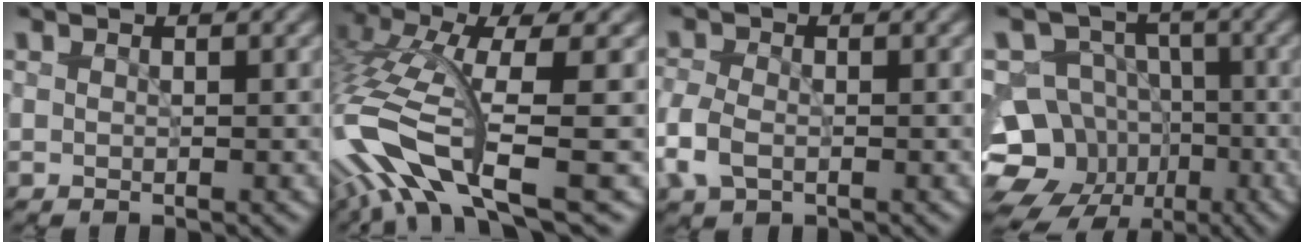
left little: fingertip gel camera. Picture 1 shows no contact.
{"total": 11.8, "force": [-4.0, 3.9, 10.4], "torque": [-0.216, 0.000, -0.074]}
{"total": 2.9, "force": [-1.1, 1.9, 1.9], "torque": [-0.052, -0.001, -0.032]}
{"total": 14.0, "force": [-5.6, 12.1, 4.4], "torque": [-0.084, -0.027, -0.105]}